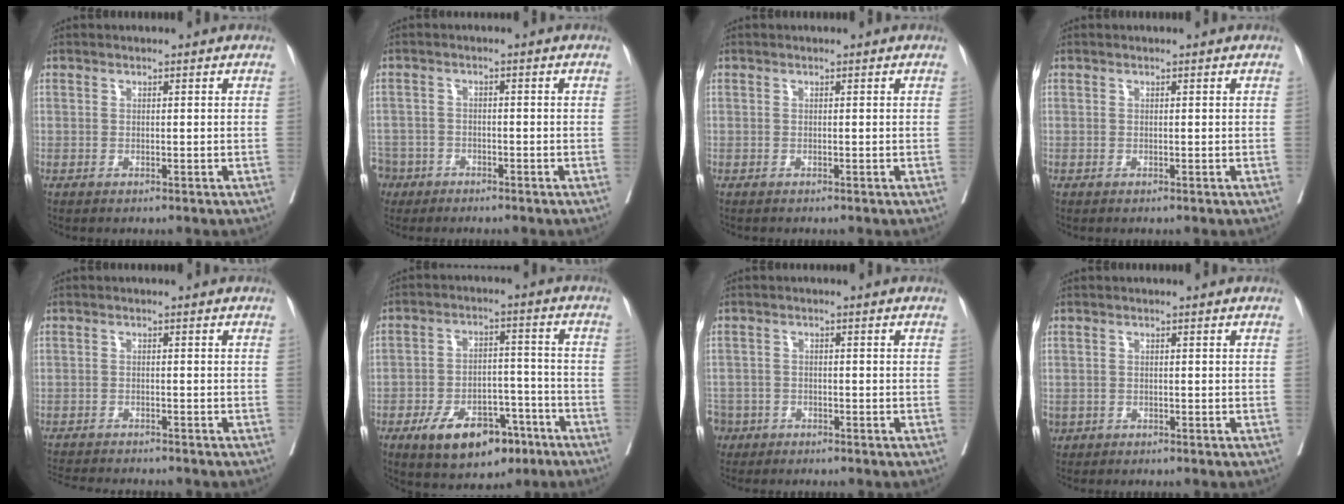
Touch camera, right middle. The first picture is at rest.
{"total": 7.0, "force": [-4.7, 5.1, 0.9], "torque": [-0.036, 0.000, -0.086]}
{"total": 0.0}
{"total": 0.0}
{"total": 9.1, "force": [-8.5, 1.1, 3.1], "torque": [-0.042, -0.009, -0.122]}
{"total": 12.1, "force": [-7.2, 6.2, 7.6], "torque": [-0.113, 0.013, -0.107]}
{"total": 6.8, "force": [-4.3, 5.1, 1.1], "torque": [-0.042, 0.000, -0.077]}
{"total": 1.9, "force": [-1.1, 1.5, 0.6], "torque": [-0.016, -0.001, -0.016]}